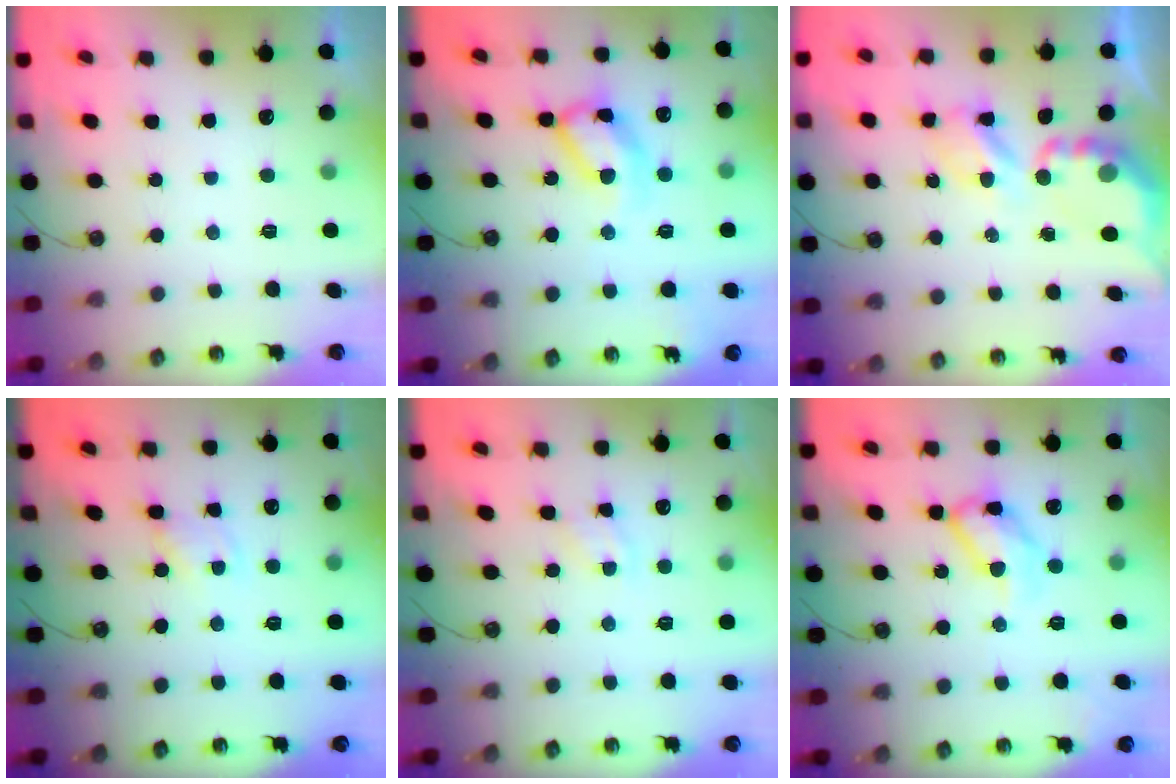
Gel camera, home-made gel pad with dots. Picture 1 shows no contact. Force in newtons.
{"total": 14.8, "press": 14.8, "slide": 1.1}
{"total": 5.9, "press": 5.9, "slide": 0.5}
{"total": 1.6, "press": 1.6, "slide": 0.2}
{"total": 5.2, "press": 5.1, "slide": 0.6}
{"total": 12.0, "press": 12.0, "slide": 0.4}